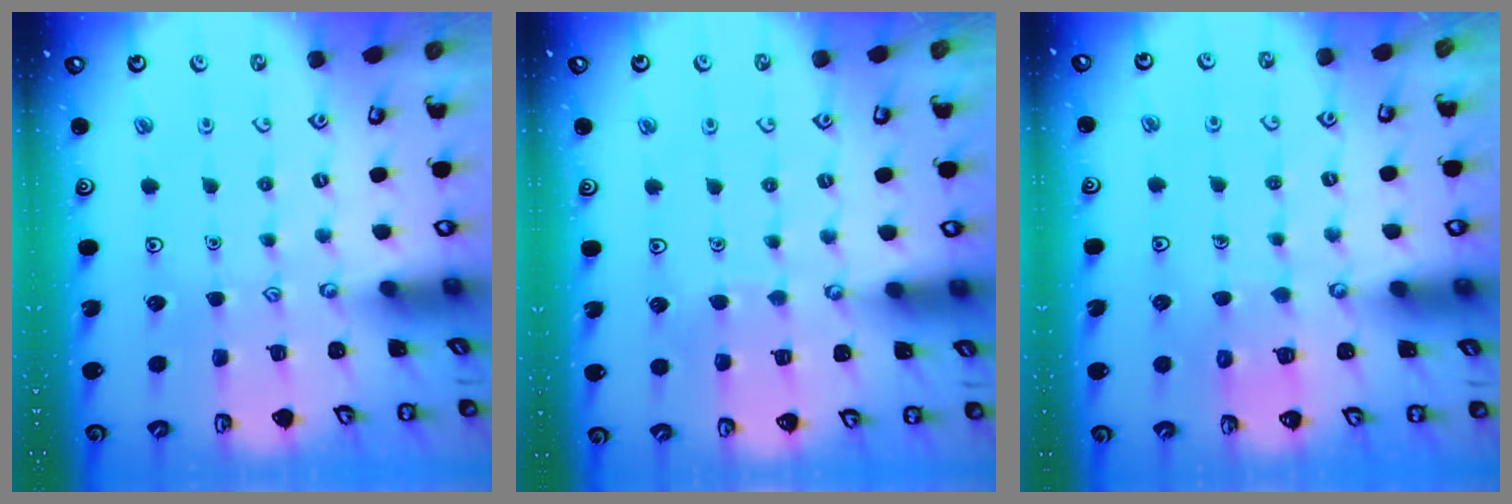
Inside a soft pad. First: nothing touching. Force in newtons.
{"total": 3.5, "press": 3.5, "slide": 0.2}
{"total": 4.4, "press": 4.4, "slide": 0.4}